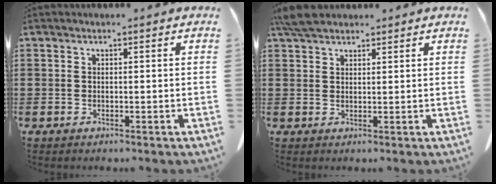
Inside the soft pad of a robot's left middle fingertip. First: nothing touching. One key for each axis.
{"total": 4.4, "fx": 3.7, "fy": 1.3, "fz": 2.0, "tx": -0.048, "ty": -0.001, "tz": 0.070}